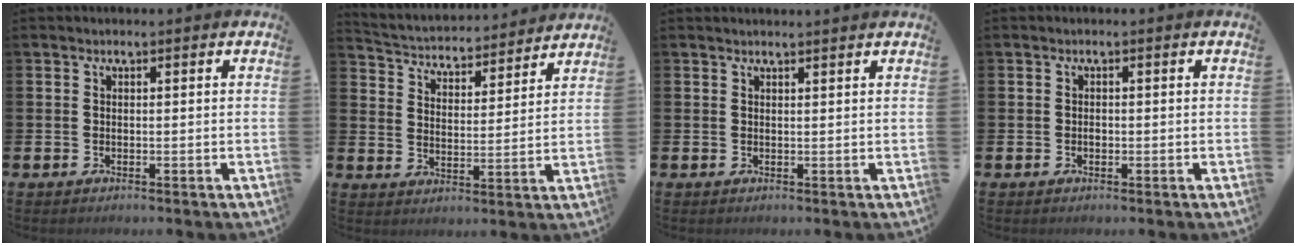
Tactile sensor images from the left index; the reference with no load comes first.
{"total": 4.0, "force": [3.9, 1.1, 0.0], "torque": [-0.027, -0.041, 0.059]}
{"total": 0.8, "force": [0.8, -0.1, 0.0], "torque": [0.003, -0.004, 0.015]}
{"total": 0.6, "force": [-0.2, 0.4, 0.4], "torque": [-0.005, 0.001, -0.005]}